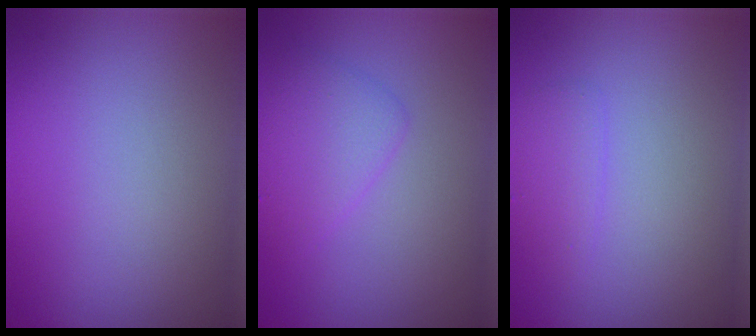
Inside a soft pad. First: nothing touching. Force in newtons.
{"total": 2.6, "press": 2.6, "slide": 0.1}
{"total": 1.4, "press": 1.4, "slide": 0.1}